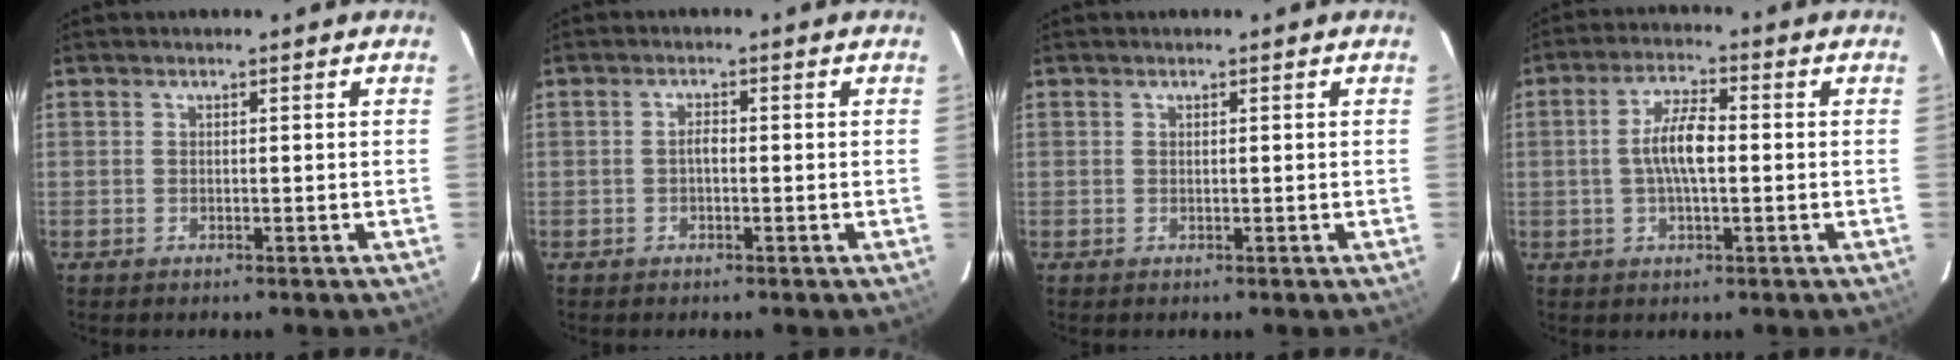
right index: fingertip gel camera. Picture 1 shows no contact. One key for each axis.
{"total": 1.3, "fx": -0.3, "fy": 0.6, "fz": 1.1, "tx": -0.021, "ty": 0.007, "tz": -0.008}
{"total": 0.0}
{"total": 6.7, "fx": -0.3, "fy": 2.0, "fz": 6.4, "tx": -0.122, "ty": 0.010, "tz": -0.005}